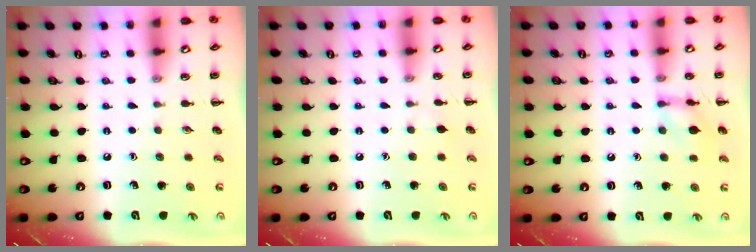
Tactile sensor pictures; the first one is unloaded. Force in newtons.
{"total": 2.8, "press": 2.6, "slide": 1.1}
{"total": 9.6, "press": 9.6, "slide": 0.5}